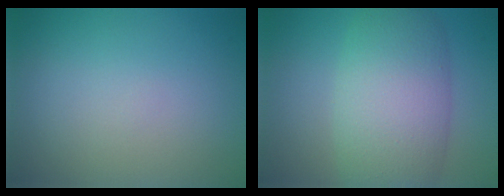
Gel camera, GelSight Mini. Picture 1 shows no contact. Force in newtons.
{"total": 7.9, "press": 7.9, "slide": 0.4}